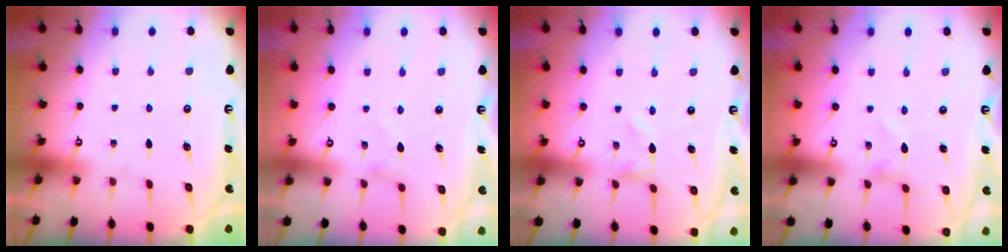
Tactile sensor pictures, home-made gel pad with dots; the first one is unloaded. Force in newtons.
{"total": 0.6, "press": 0.6, "slide": 0.1}
{"total": 0.0}
{"total": 0.0}